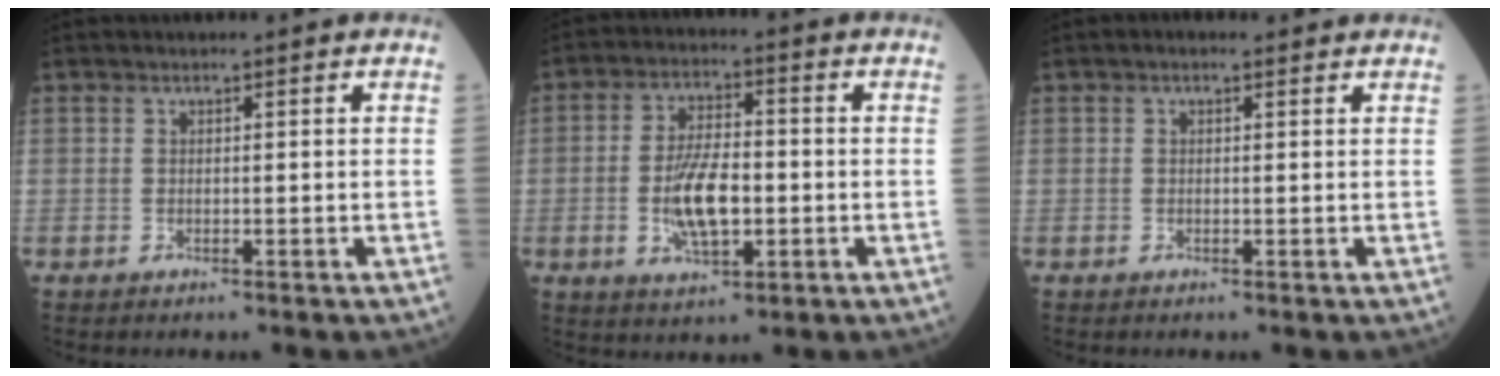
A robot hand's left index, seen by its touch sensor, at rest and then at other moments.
{"total": 8.7, "force": [-1.5, 3.2, 7.9], "torque": [-0.162, 0.002, -0.027]}
{"total": 1.1, "force": [0.8, 0.5, 0.7], "torque": [-0.016, 0.010, 0.008]}